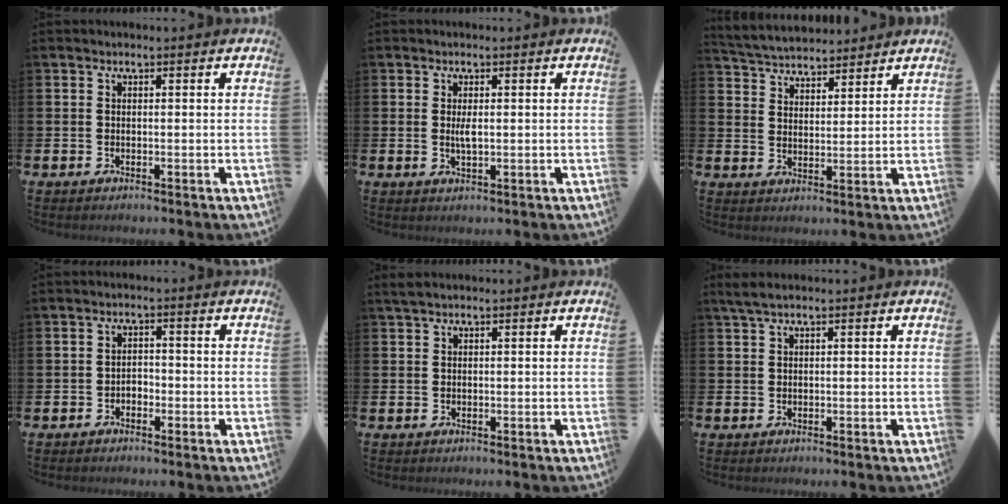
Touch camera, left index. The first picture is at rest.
{"total": 1.8, "force": [0.4, 0.5, 1.7], "torque": [-0.031, 0.001, 0.004]}
{"total": 4.7, "force": [4.6, 1.0, 0.0], "torque": [-0.023, -0.024, 0.084]}
{"total": 1.5, "force": [-1.1, 1.0, 0.3], "torque": [-0.007, 0.002, -0.025]}
{"total": 1.2, "force": [1.0, 0.2, 0.6], "torque": [-0.019, 0.005, 0.020]}
{"total": 1.9, "force": [1.3, 0.2, 1.4], "torque": [-0.034, 0.006, 0.025]}